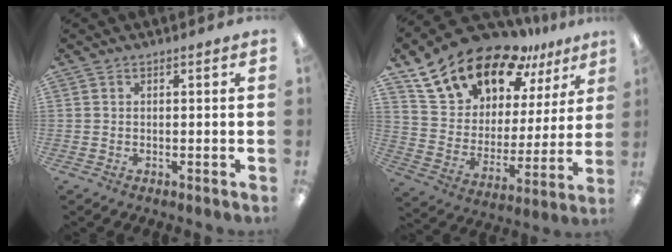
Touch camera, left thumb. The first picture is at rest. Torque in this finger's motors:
{"motor_torque": [2.50, 2.51, 1.38, -1.39, 0.32]}